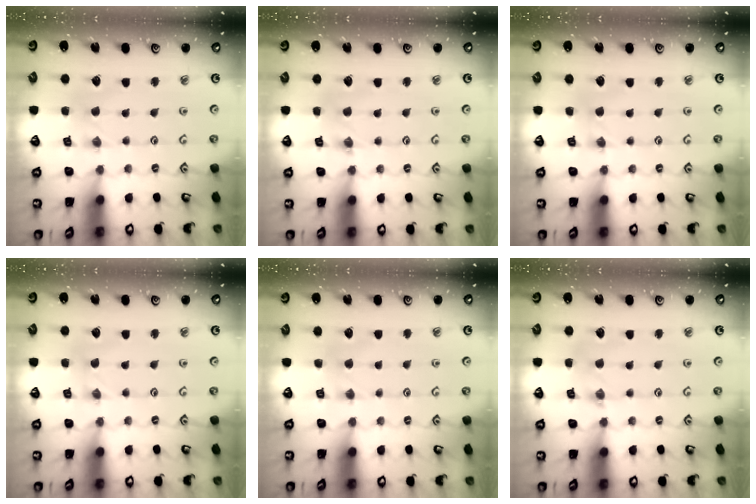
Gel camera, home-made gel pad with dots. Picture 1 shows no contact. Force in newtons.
{"total": 1.1, "press": 1.1, "slide": 0.2}
{"total": 1.8, "press": 1.7, "slide": 0.5}
{"total": 0.0}
{"total": 2.1, "press": 2.0, "slide": 0.4}
{"total": 2.6, "press": 2.6, "slide": 0.3}